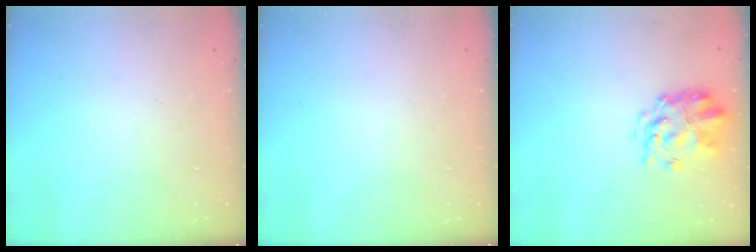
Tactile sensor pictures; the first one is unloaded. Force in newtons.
{"total": 0.0}
{"total": 4.5, "press": 4.3, "slide": 1.5}